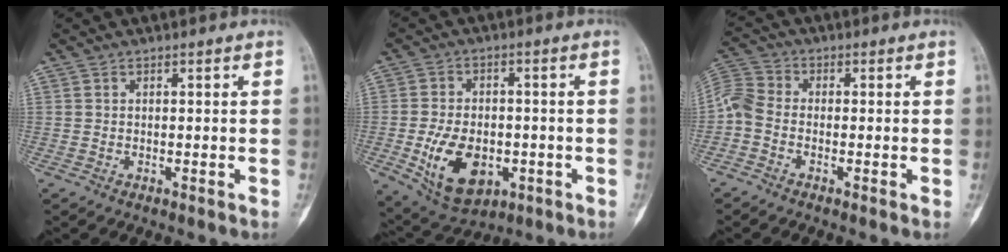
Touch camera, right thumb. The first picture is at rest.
{"total": 13.2, "force": [-3.6, 8.5, 9.5], "torque": [-0.144, 0.005, -0.044]}
{"total": 6.3, "force": [-1.8, 4.3, 4.2], "torque": [-0.095, 0.015, -0.056]}